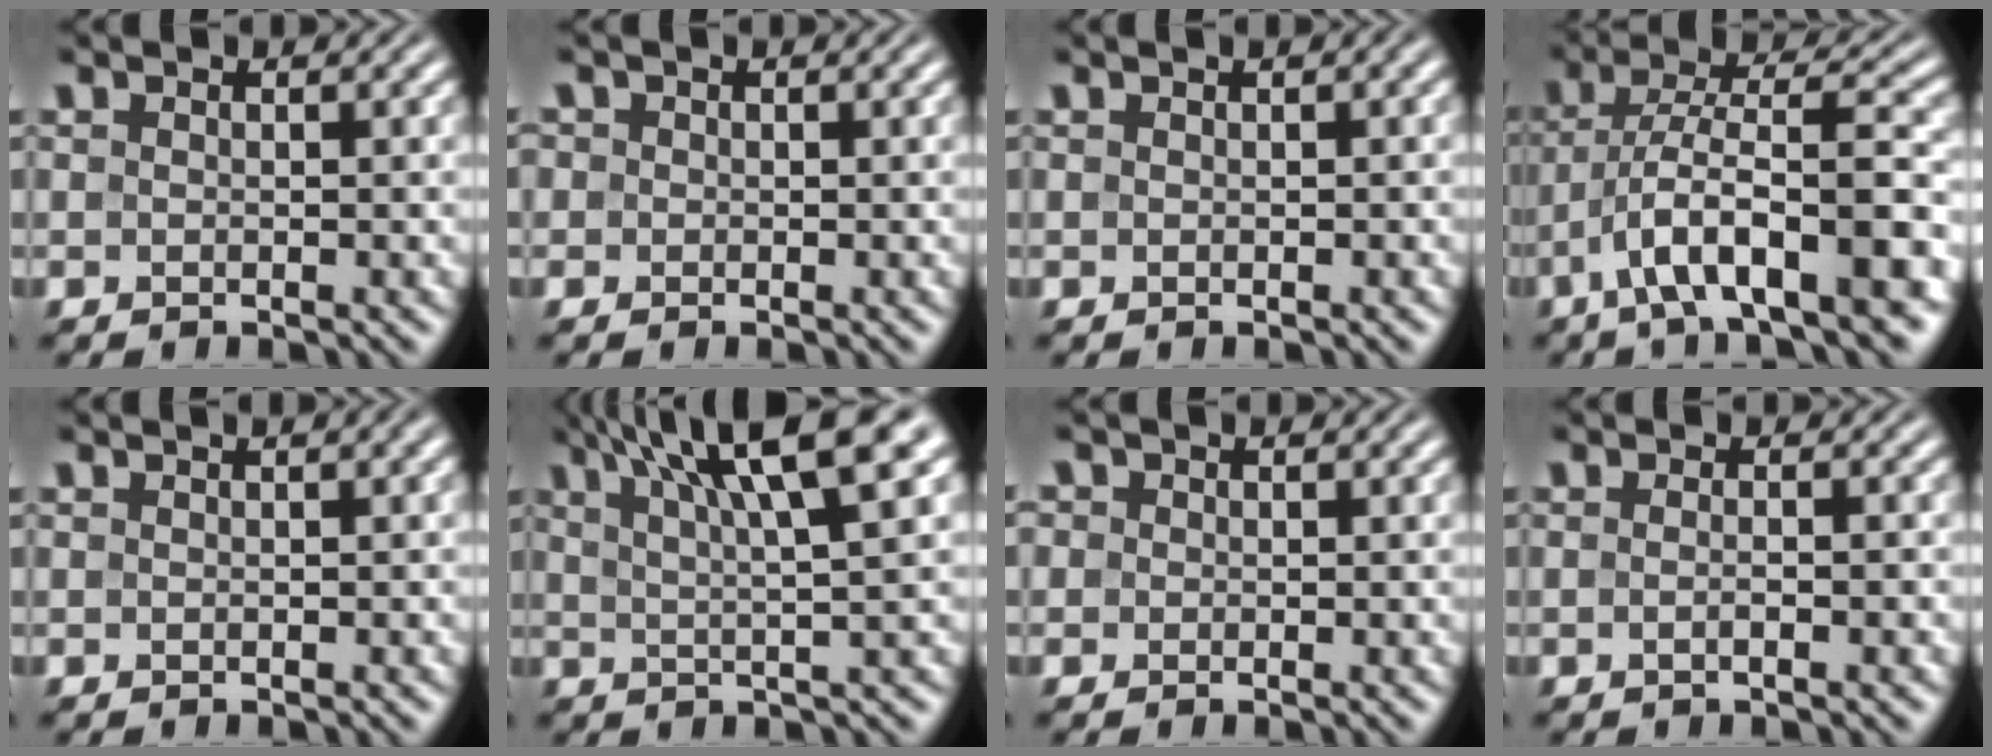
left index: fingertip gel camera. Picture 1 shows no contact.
{"total": 1.5, "force": [0.4, 1.4, 0.4], "torque": [-0.006, 0.008, -0.006]}
{"total": 0.9, "force": [0.5, 0.1, 0.8], "torque": [-0.013, 0.009, 0.006]}
{"total": 10.7, "force": [-5.1, 2.7, 9.0], "torque": [-0.147, 0.017, -0.085]}
{"total": 1.7, "force": [0.9, 0.5, 1.4], "torque": [-0.016, 0.007, 0.008]}
{"total": 10.6, "force": [6.0, 2.1, 8.5], "torque": [-0.106, 0.030, 0.086]}
{"total": 1.6, "force": [0.6, 1.4, 0.5], "torque": [-0.008, 0.012, -0.008]}
{"total": 2.1, "force": [-0.1, 1.0, 1.9], "torque": [-0.001, -0.005, -0.016]}